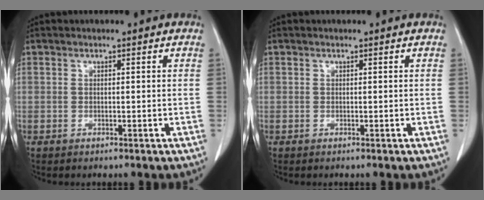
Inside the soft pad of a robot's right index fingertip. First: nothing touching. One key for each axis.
{"total": 0.0}